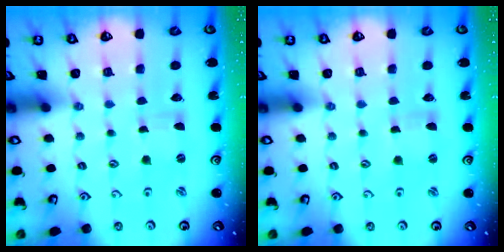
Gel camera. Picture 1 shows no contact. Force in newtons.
{"total": 0.7, "press": 0.7, "slide": 0.1}